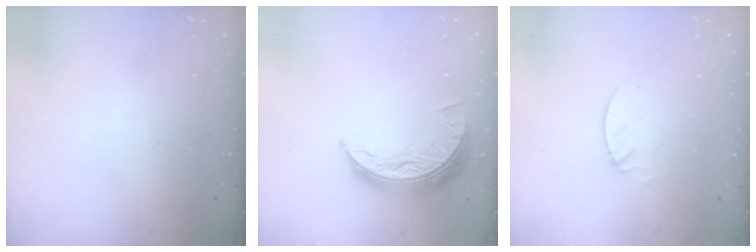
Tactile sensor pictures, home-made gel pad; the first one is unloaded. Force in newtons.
{"total": 9.5, "press": 9.5, "slide": 0.5}
{"total": 1.3, "press": 1.3, "slide": 0.1}